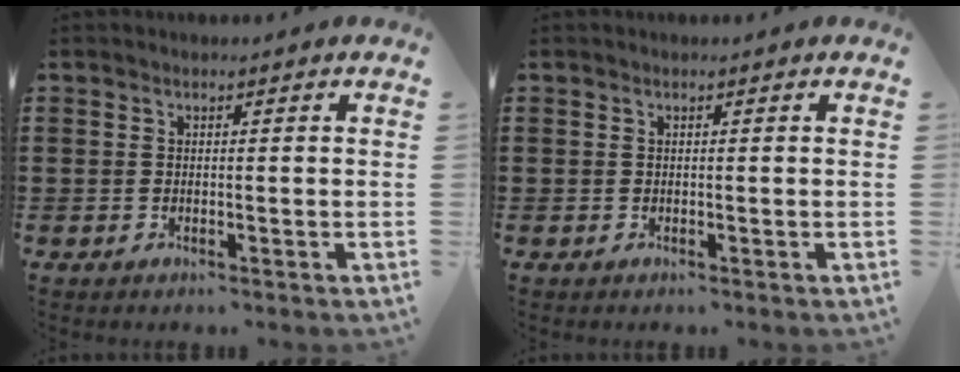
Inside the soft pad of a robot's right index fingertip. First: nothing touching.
{"total": 0.0}